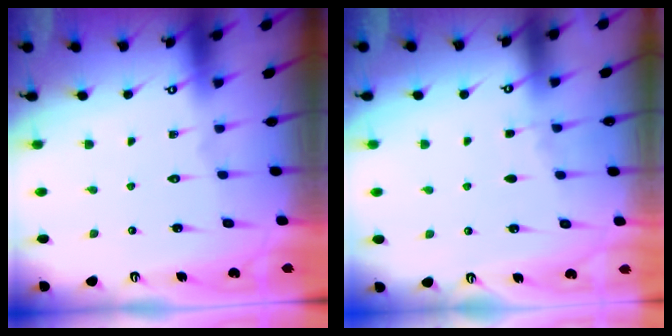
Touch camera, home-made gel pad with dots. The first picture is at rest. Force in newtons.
{"total": 3.7, "press": 3.6, "slide": 0.5}